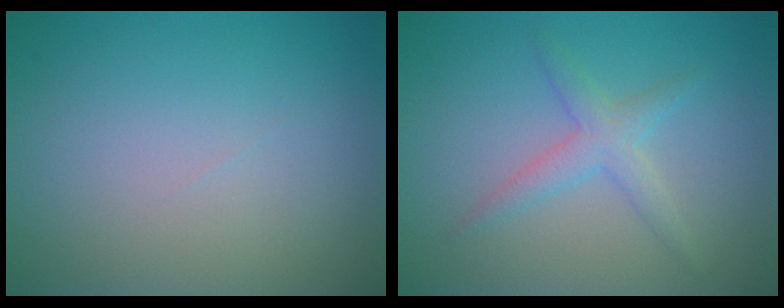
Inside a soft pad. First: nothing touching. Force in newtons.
{"total": 2.3, "press": 2.3, "slide": 0.1}